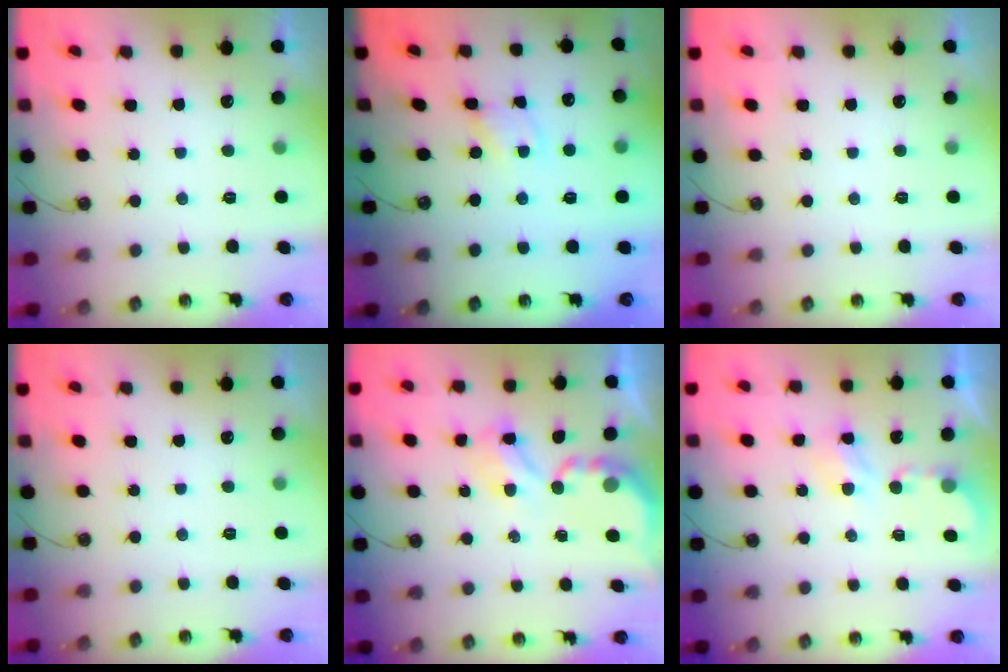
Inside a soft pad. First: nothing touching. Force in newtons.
{"total": 1.9, "press": 1.9, "slide": 0.2}
{"total": 0.0}
{"total": 0.0}
{"total": 4.0, "press": 4.0, "slide": 0.2}
{"total": 3.9, "press": 3.8, "slide": 0.6}